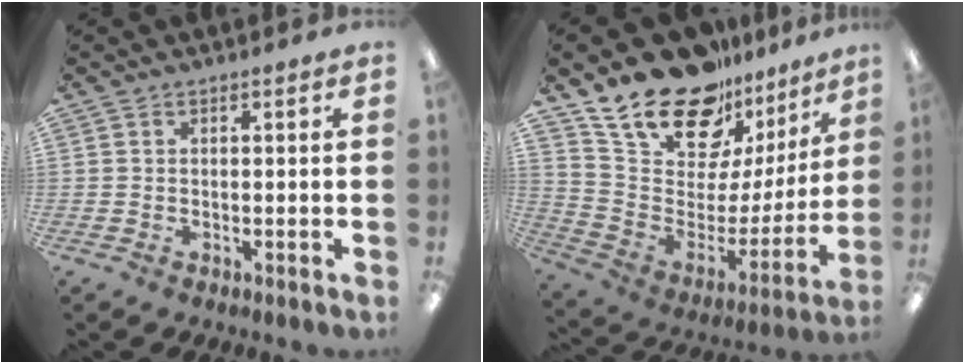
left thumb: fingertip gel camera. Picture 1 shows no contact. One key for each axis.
{"total": 22.8, "fx": 17.6, "fy": 10.6, "fz": 9.8, "tx": -0.176, "ty": -0.124, "tz": 0.321}